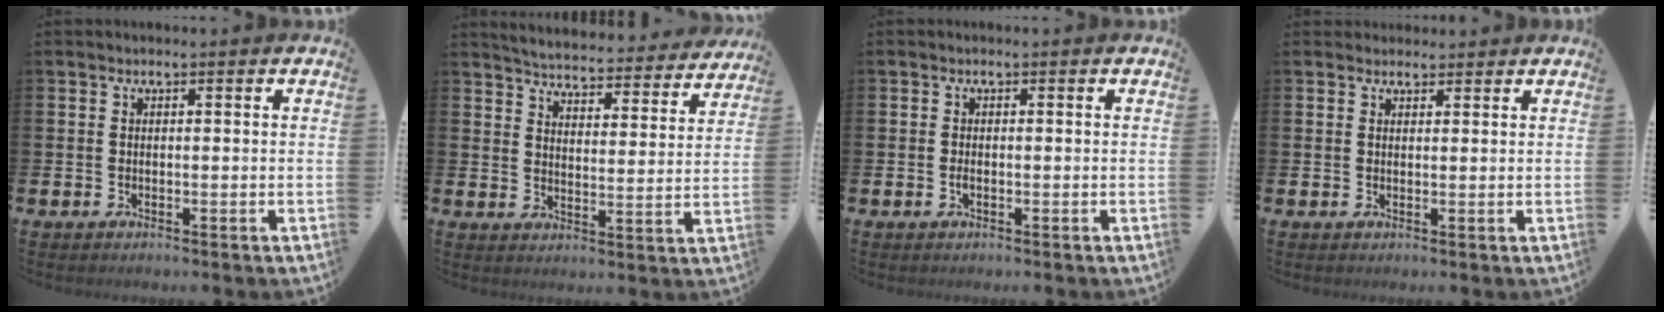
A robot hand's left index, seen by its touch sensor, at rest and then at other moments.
{"total": 5.0, "force": [4.9, 0.4, 0.8], "torque": [-0.032, -0.042, 0.080]}
{"total": 0.8, "force": [-0.2, 0.3, 0.7], "torque": [-0.014, 0.001, -0.005]}
{"total": 2.1, "force": [1.9, 0.7, -0.1], "torque": [0.009, -0.006, 0.035]}